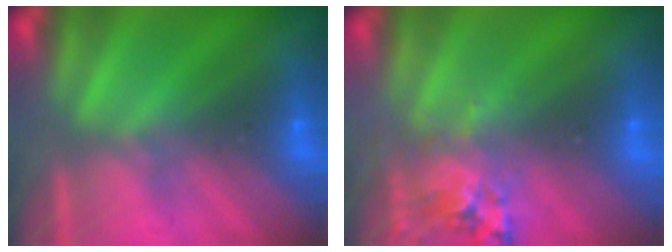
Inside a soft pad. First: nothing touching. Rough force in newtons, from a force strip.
{"total": 2.8}